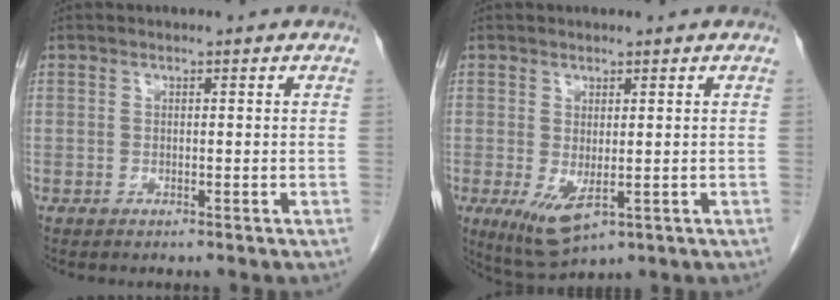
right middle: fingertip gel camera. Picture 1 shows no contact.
{"total": 5.6, "force": [-1.2, 2.2, 5.0], "torque": [-0.095, -0.016, -0.002]}